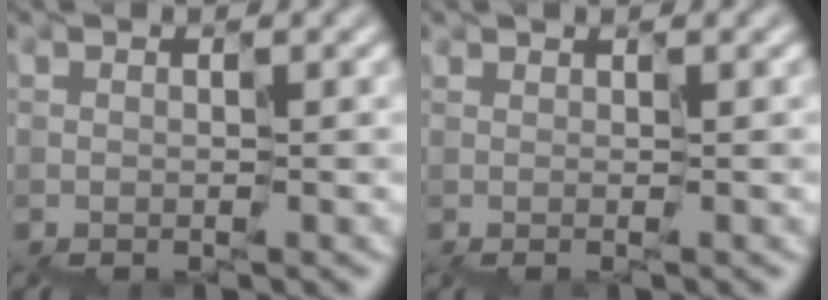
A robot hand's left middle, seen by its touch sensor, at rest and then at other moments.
{"total": 0.9, "force": [0.5, -0.6, 0.3], "torque": [-0.007, -0.001, 0.010]}